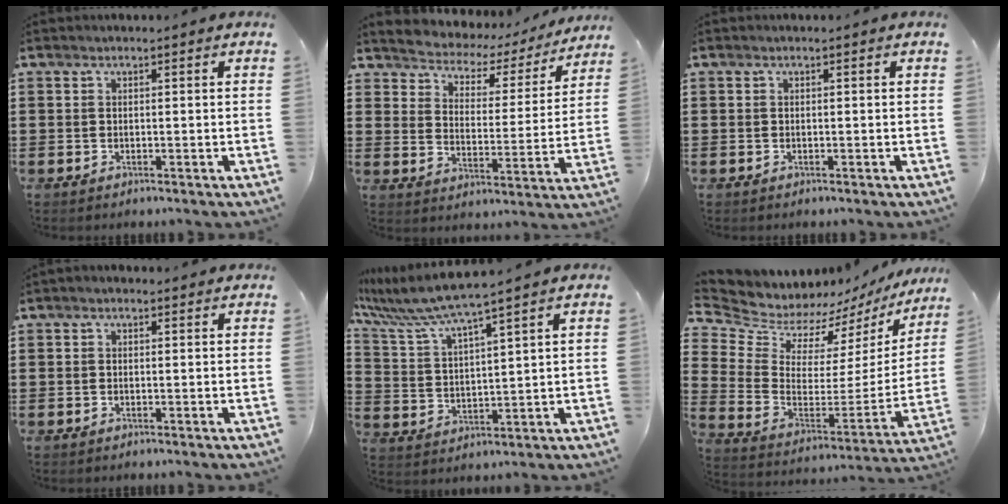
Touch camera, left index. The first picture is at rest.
{"total": 2.8, "force": [2.6, 1.1, 0.2], "torque": [-0.026, -0.028, 0.034]}
{"total": 0.0}
{"total": 0.6, "force": [0.1, 0.4, 0.4], "torque": [-0.008, 0.005, 0.001]}
{"total": 6.9, "force": [6.0, -0.3, 3.3], "torque": [-0.091, -0.033, 0.102]}
{"total": 6.2, "force": [5.9, 2.0, -0.3], "torque": [-0.041, -0.062, 0.103]}